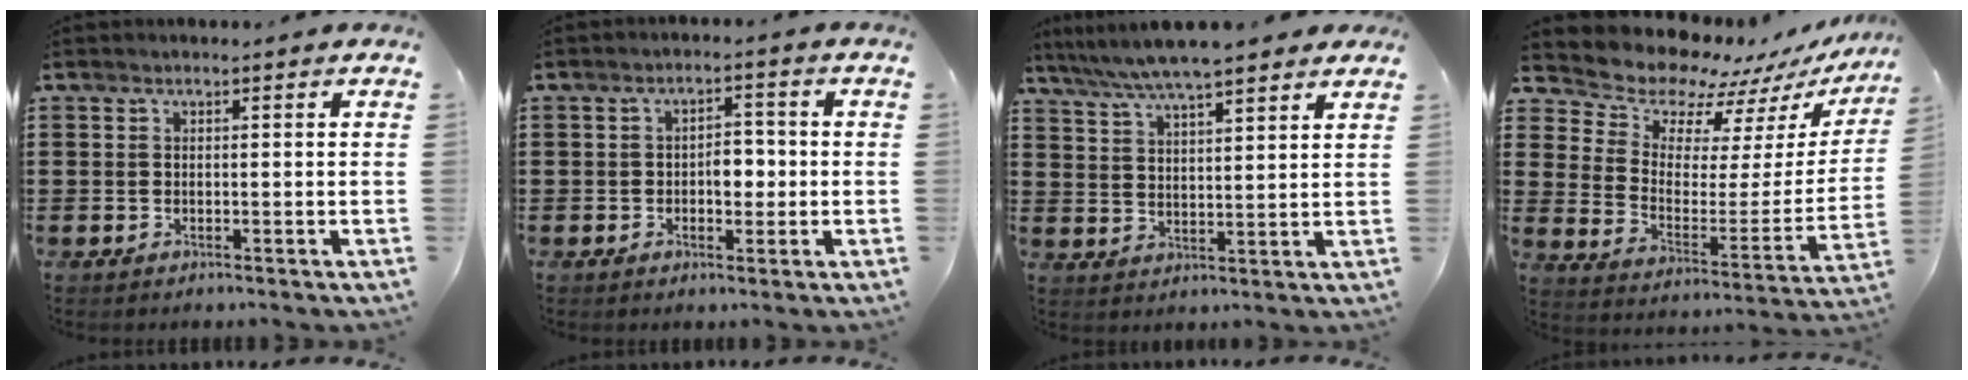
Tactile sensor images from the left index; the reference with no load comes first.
{"total": 3.7, "force": [-0.6, 2.2, 3.0], "torque": [-0.043, 0.001, -0.018]}
{"total": 6.3, "force": [5.7, 0.6, 2.8], "torque": [-0.074, -0.018, 0.099]}
{"total": 9.2, "force": [8.7, 2.9, 1.0], "torque": [-0.059, -0.081, 0.150]}